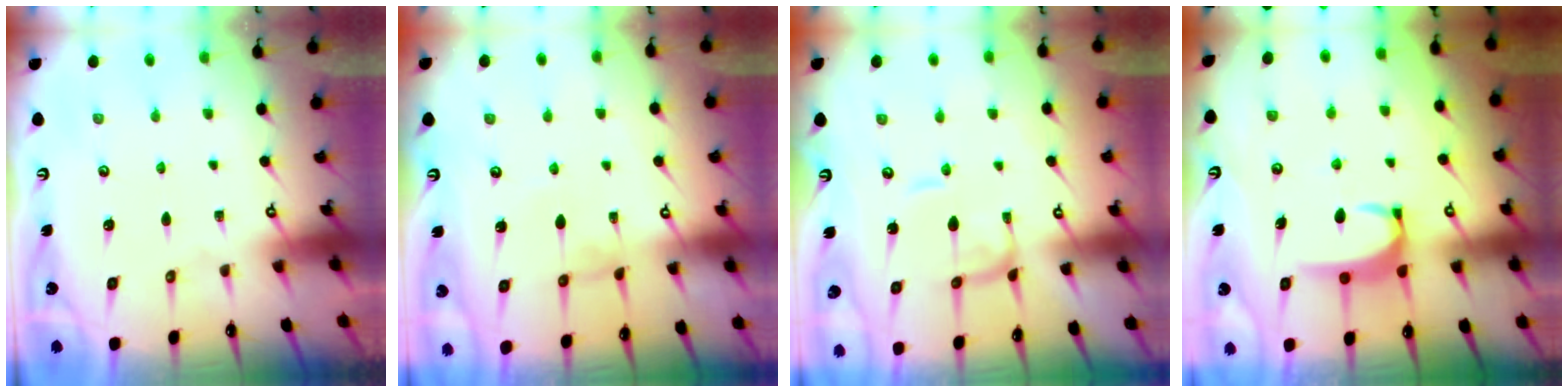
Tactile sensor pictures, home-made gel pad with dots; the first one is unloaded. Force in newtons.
{"total": 0.0}
{"total": 0.7, "press": 0.7, "slide": 0.3}
{"total": 3.4, "press": 3.4, "slide": 0.4}